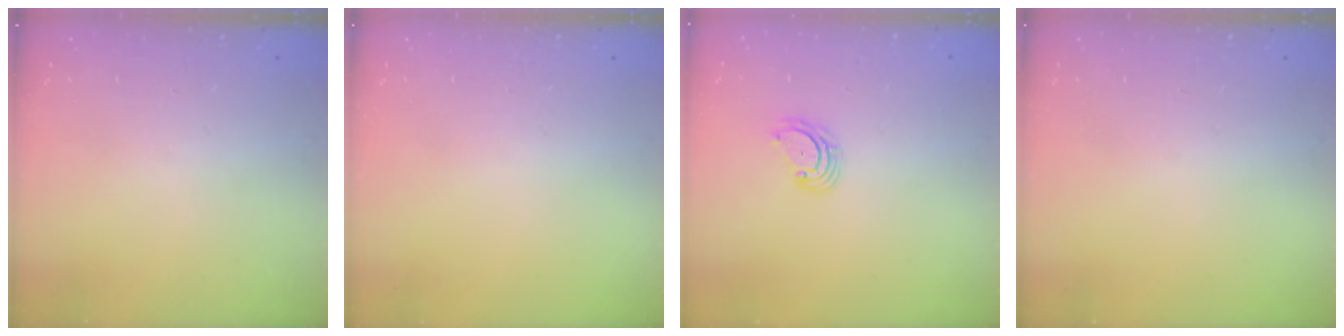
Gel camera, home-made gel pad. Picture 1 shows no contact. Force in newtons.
{"total": 0.0}
{"total": 4.0, "press": 3.9, "slide": 0.4}
{"total": 0.0}